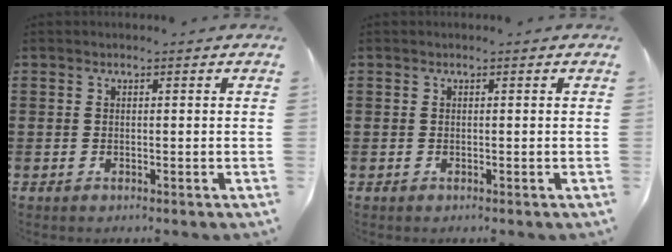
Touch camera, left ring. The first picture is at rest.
{"total": 0.0}